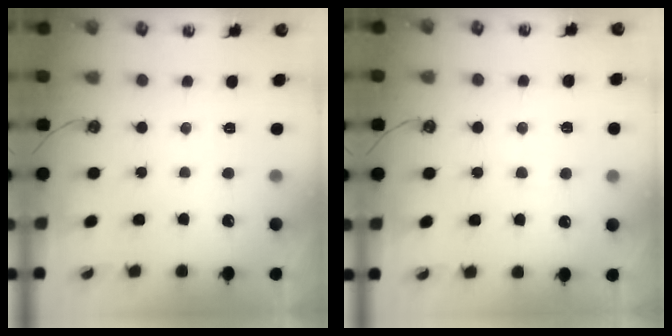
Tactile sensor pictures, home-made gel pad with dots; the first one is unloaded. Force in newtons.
{"total": 6.1, "press": 6.0, "slide": 0.9}